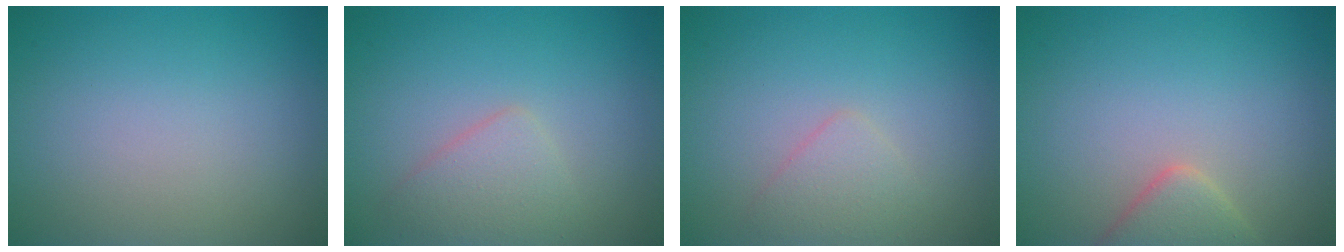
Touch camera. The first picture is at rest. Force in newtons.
{"total": 2.4, "press": 2.4, "slide": 0.2}
{"total": 1.7, "press": 1.7, "slide": 0.0}
{"total": 2.8, "press": 2.8, "slide": 0.3}